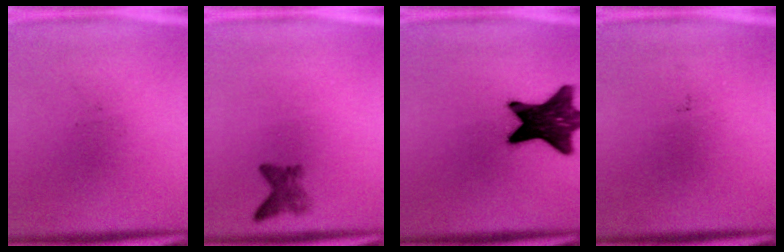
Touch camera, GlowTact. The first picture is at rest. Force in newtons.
{"total": 2.0}
{"total": 16.7}
{"total": 0.0}